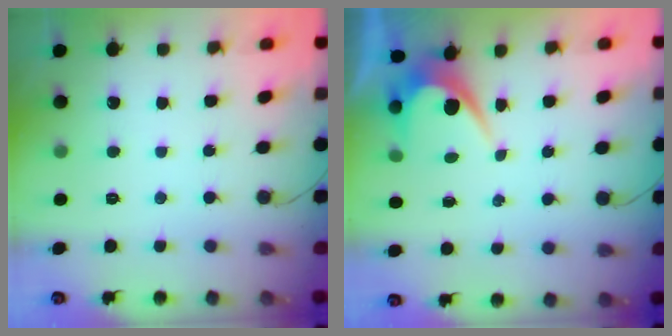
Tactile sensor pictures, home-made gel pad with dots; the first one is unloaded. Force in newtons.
{"total": 5.7, "press": 5.7, "slide": 0.3}